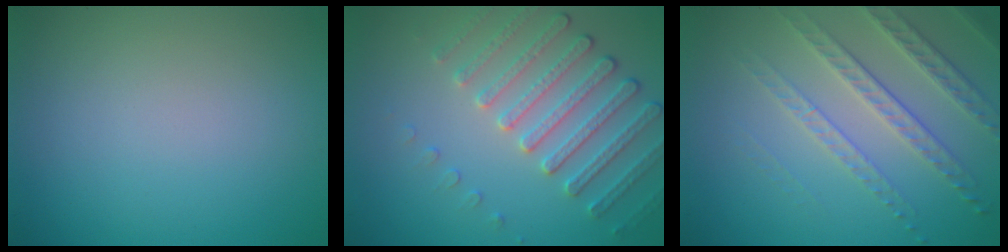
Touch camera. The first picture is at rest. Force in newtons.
{"total": 4.0, "press": 3.8, "slide": 1.4}
{"total": 3.8, "press": 3.4, "slide": 1.5}